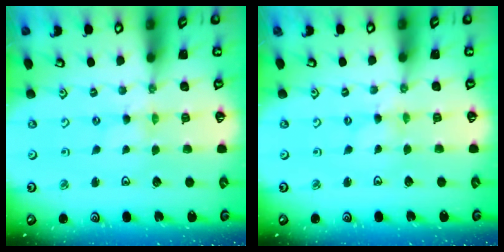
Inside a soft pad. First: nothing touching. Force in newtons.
{"total": 0.0}